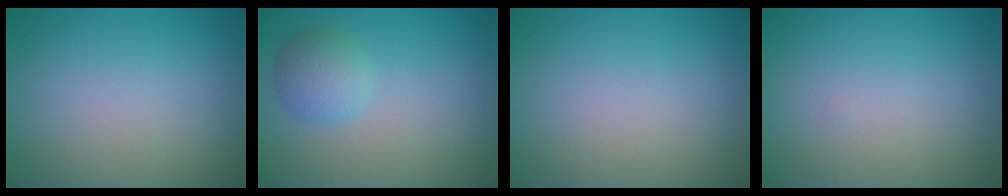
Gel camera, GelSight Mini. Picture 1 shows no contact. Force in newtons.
{"total": 2.7, "press": 2.7, "slide": 0.2}
{"total": 0.0}
{"total": 0.0}